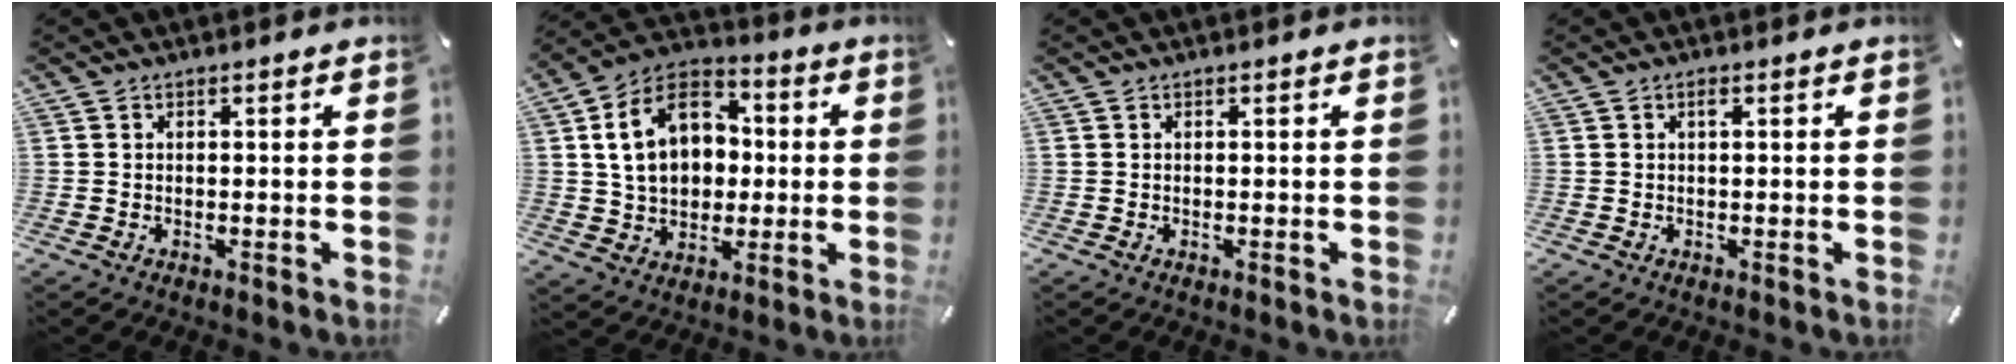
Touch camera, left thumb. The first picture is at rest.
{"total": 15.4, "force": [2.5, 12.1, 9.1], "torque": [-0.182, 0.006, 0.046]}
{"total": 0.0}
{"total": 1.0, "force": [0.3, 0.3, 0.9], "torque": [-0.019, 0.004, 0.004]}